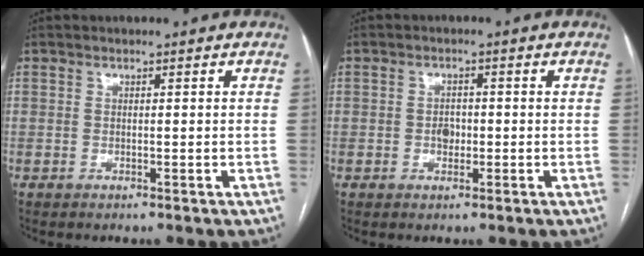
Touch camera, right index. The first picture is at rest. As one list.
[{"total": 1.9, "force": [-0.3, 1.4, 1.3], "torque": [-0.014, 0.006, -0.001]}]